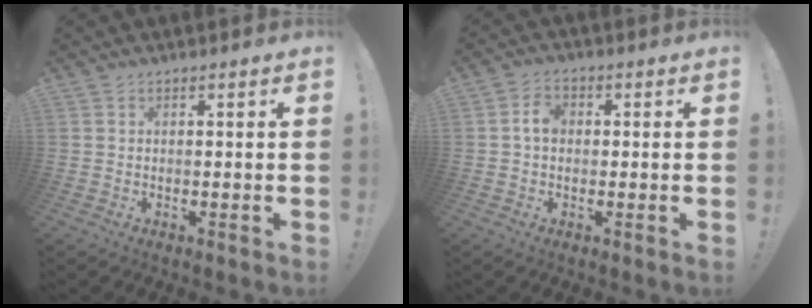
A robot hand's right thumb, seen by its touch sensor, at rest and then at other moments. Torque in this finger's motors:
{"motor_torque": [1.02, 0.51, 0.27, -0.30, 0.00]}